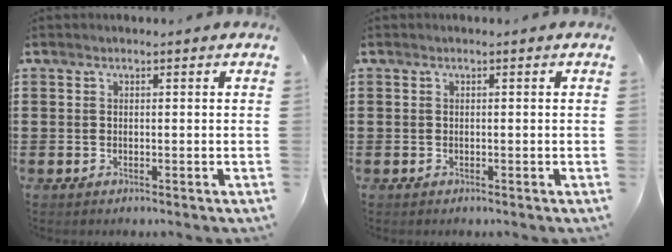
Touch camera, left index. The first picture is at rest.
{"total": 0.0}